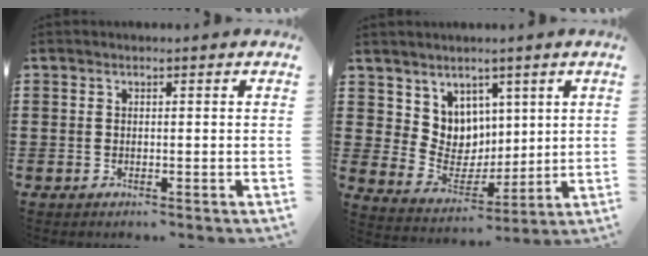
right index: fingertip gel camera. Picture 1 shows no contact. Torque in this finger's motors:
{"motor_torque": [0.73, 0.89, 0.09, 0.04]}